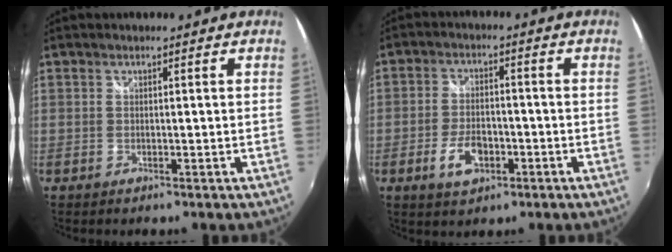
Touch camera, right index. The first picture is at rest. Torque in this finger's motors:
{"motor_torque": [1.09, 0.00, 0.27, 0.05]}